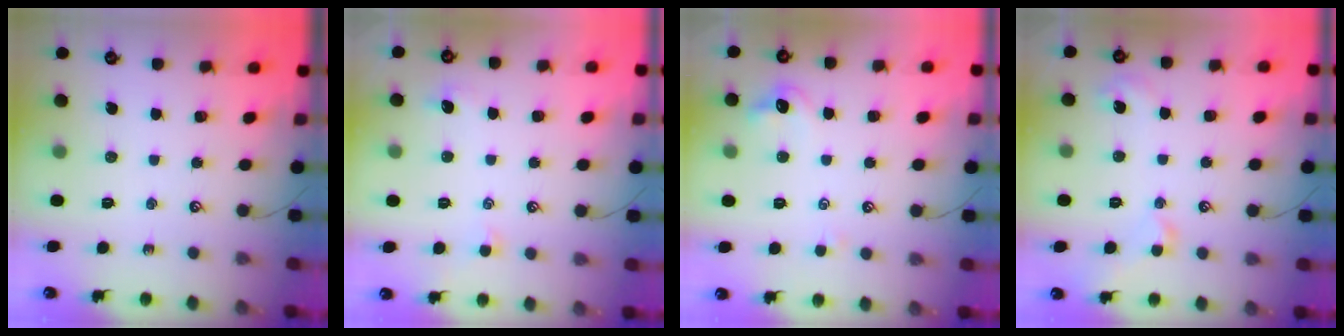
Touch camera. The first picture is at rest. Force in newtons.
{"total": 1.0, "press": 0.9, "slide": 0.6}
{"total": 2.3, "press": 2.3, "slide": 0.4}
{"total": 3.1, "press": 3.1, "slide": 0.7}